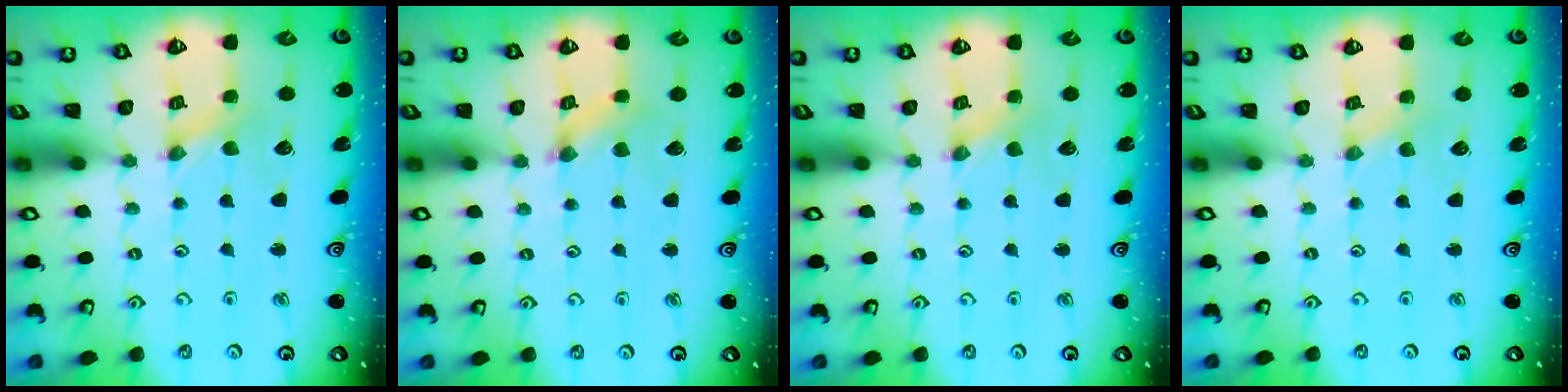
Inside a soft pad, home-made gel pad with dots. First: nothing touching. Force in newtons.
{"total": 1.5, "press": 1.5, "slide": 0.4}
{"total": 0.5, "press": 0.5, "slide": 0.1}
{"total": 0.0}